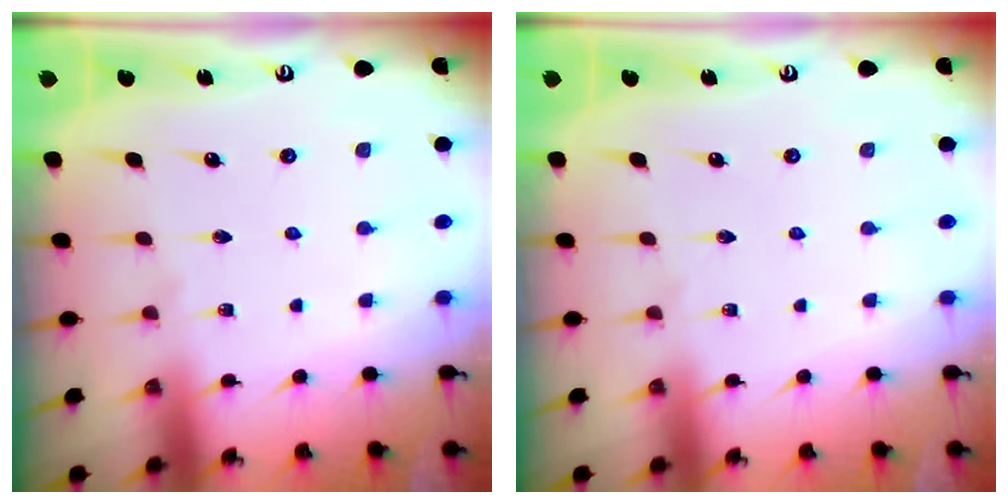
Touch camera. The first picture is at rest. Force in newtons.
{"total": 0.0}